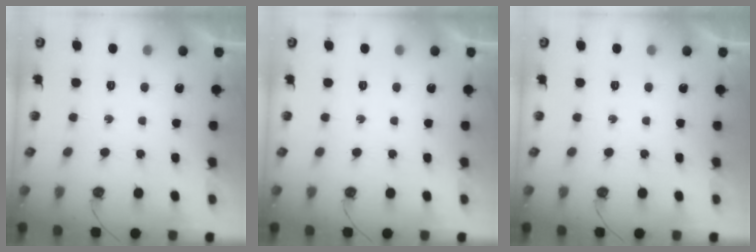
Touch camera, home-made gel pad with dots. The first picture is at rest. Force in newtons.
{"total": 0.0}
{"total": 0.0}